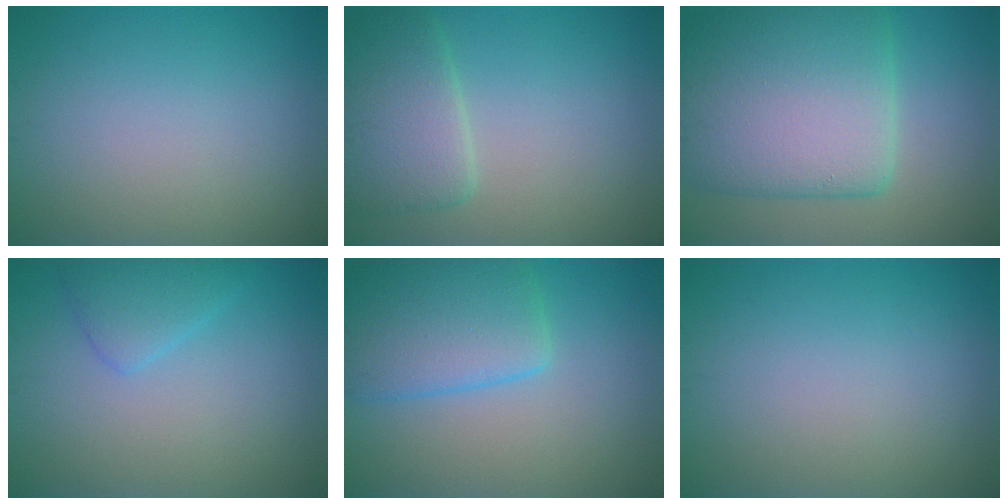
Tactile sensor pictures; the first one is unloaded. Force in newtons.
{"total": 4.5, "press": 4.4, "slide": 0.6}
{"total": 10.8, "press": 10.7, "slide": 0.7}
{"total": 2.3, "press": 2.3, "slide": 0.2}
{"total": 5.9, "press": 5.8, "slide": 0.3}
{"total": 0.0}